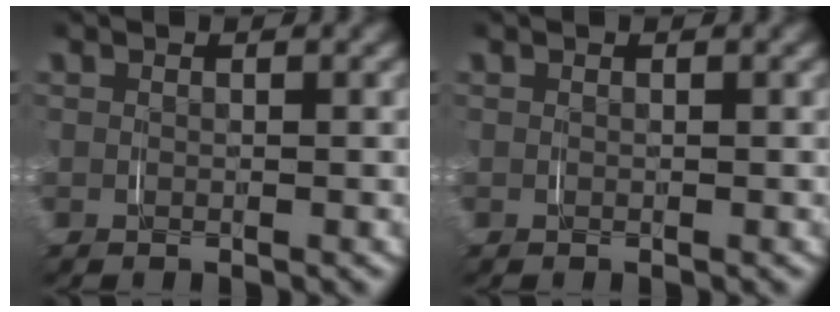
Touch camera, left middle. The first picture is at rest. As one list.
[{"total": 0.0}]